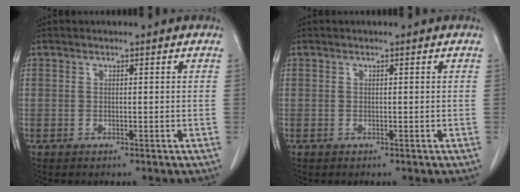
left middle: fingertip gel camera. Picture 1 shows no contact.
{"total": 0.0}